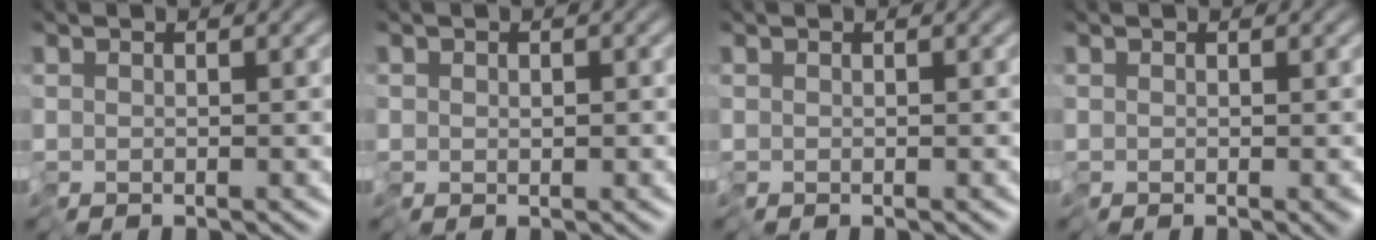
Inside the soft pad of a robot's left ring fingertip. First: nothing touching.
{"total": 0.6, "force": [0.0, 0.6, 0.3], "torque": [-0.003, 0.001, 0.001]}
{"total": 0.0}
{"total": 0.6, "force": [-0.3, 0.3, 0.5], "torque": [-0.002, -0.003, -0.004]}